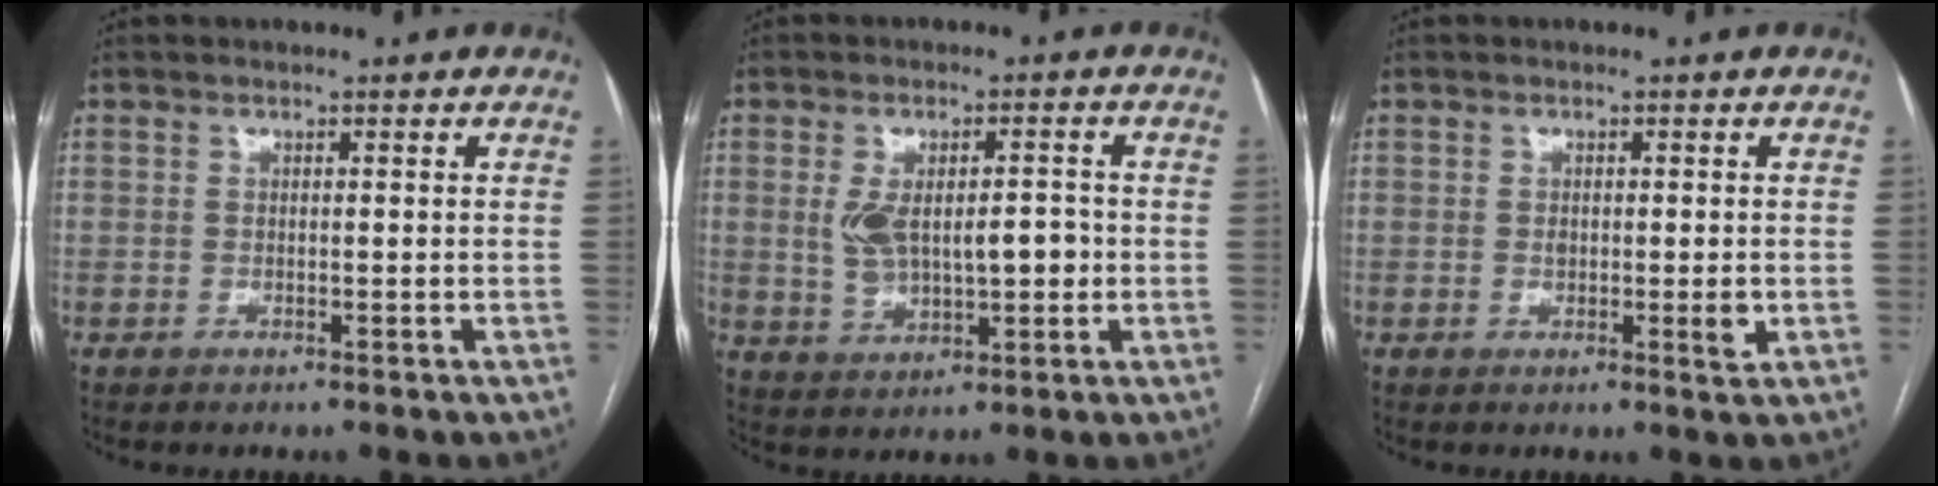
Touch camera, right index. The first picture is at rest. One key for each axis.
{"total": 8.4, "fx": 0.0, "fy": 4.2, "fz": 7.4, "tx": -0.132, "ty": 0.017, "tz": 0.016}
{"total": 3.2, "fx": -0.3, "fy": 1.1, "fz": 3.0, "tx": -0.046, "ty": -0.006, "tz": -0.003}